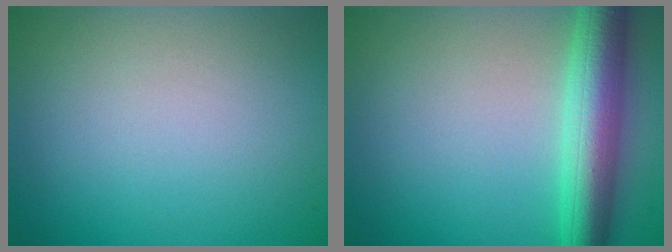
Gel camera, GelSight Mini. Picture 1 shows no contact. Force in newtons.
{"total": 6.6, "press": 6.6, "slide": 0.1}